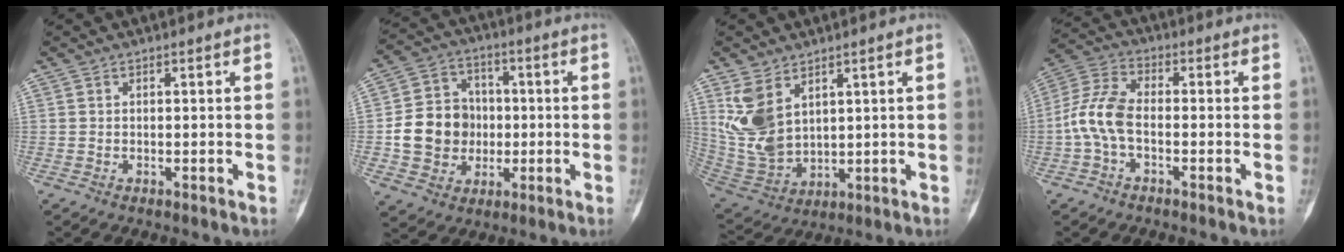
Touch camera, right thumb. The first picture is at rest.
{"total": 13.0, "force": [-1.2, 11.5, 5.9], "torque": [-0.072, 0.021, -0.021]}
{"total": 10.7, "force": [4.7, 6.6, 6.9], "torque": [-0.133, -0.020, 0.119]}
{"total": 8.4, "force": [-1.8, 4.5, 6.8], "torque": [-0.151, 0.026, -0.046]}